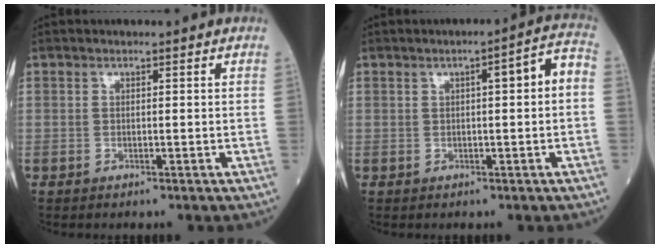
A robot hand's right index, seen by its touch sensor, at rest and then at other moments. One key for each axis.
{"total": 5.2, "fx": 0.4, "fy": 0.5, "fz": 5.2, "tx": -0.070, "ty": 0.020, "tz": 0.002}